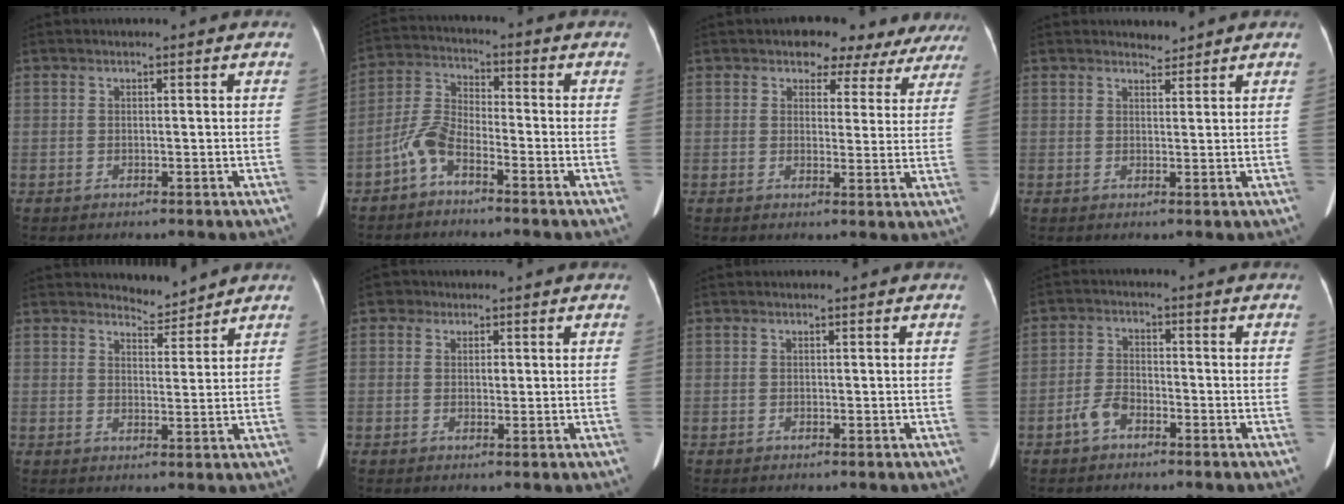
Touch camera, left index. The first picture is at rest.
{"total": 5.7, "force": [-3.9, 1.8, 3.7], "torque": [-0.096, 0.006, -0.085]}
{"total": 10.4, "force": [8.7, 5.2, 2.4], "torque": [0.007, 0.004, 0.075]}
{"total": 1.5, "force": [1.4, 0.3, -0.2], "torque": [-0.003, -0.002, 0.023]}
{"total": 3.2, "force": [3.2, 0.4, -0.4], "torque": [0.002, -0.005, 0.053]}
{"total": 2.4, "force": [0.7, 2.1, 1.1], "torque": [-0.017, 0.006, 0.008]}
{"total": 0.0}
{"total": 3.7, "force": [-2.6, 1.8, 2.0], "torque": [-0.050, 0.002, -0.048]}